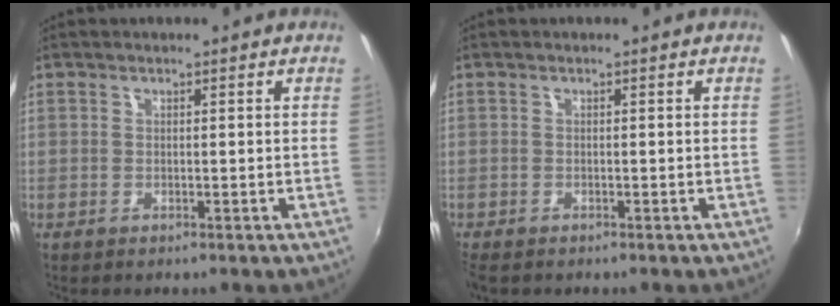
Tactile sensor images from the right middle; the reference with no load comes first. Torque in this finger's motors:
{"motor_torque": [0.53, -0.63, 0.00, 0.04]}